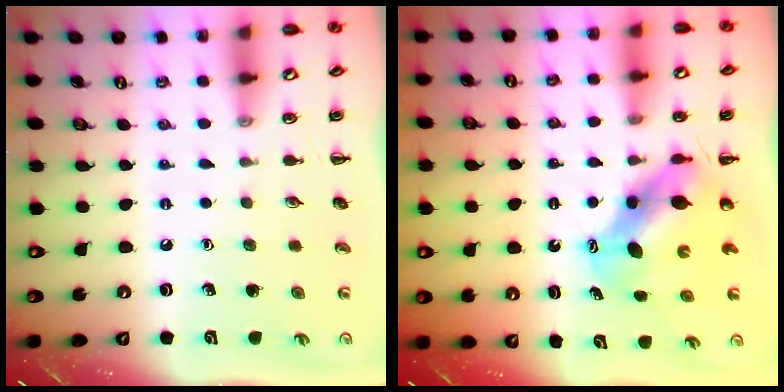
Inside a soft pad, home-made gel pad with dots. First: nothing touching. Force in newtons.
{"total": 7.2, "press": 7.1, "slide": 1.5}